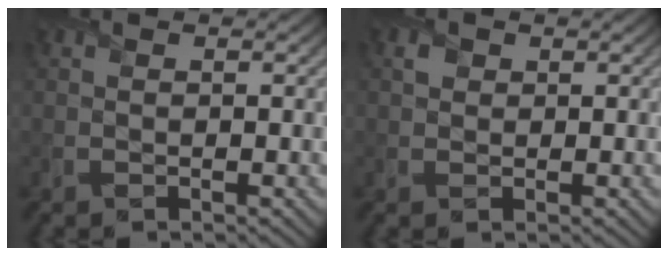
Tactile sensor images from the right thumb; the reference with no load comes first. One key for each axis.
{"total": 1.3, "fx": 0.5, "fy": 1.1, "fz": 0.3, "tx": -0.004, "ty": 0.001, "tz": 0.007}